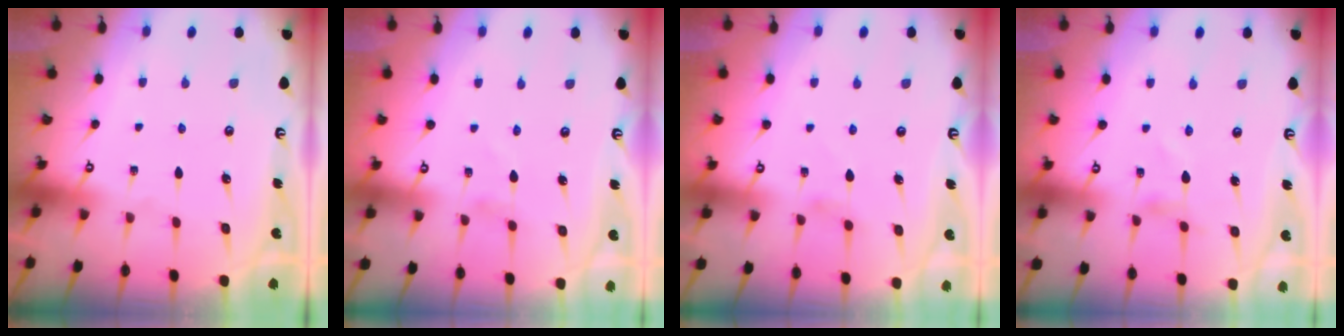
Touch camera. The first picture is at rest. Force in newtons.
{"total": 0.6, "press": 0.6, "slide": 0.2}
{"total": 3.1, "press": 3.1, "slide": 0.4}
{"total": 0.8, "press": 0.7, "slide": 0.2}